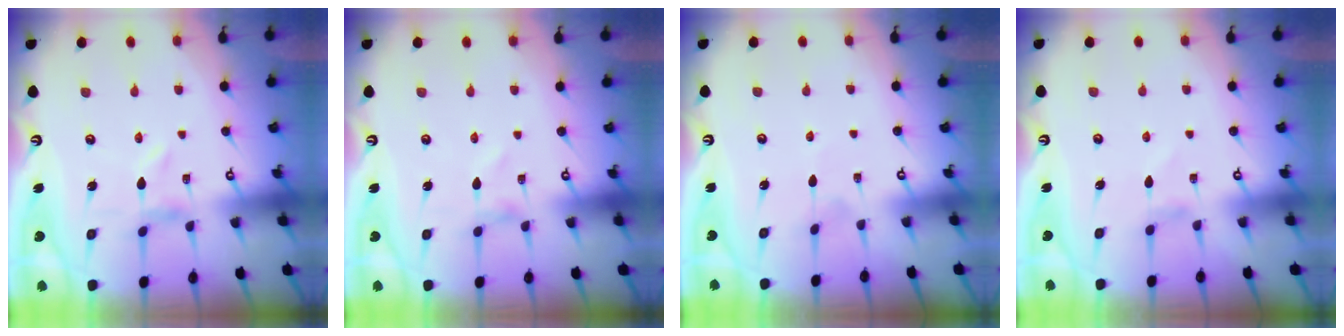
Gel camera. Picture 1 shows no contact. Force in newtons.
{"total": 0.0}
{"total": 2.2, "press": 2.2, "slide": 0.3}
{"total": 1.5, "press": 1.4, "slide": 0.3}